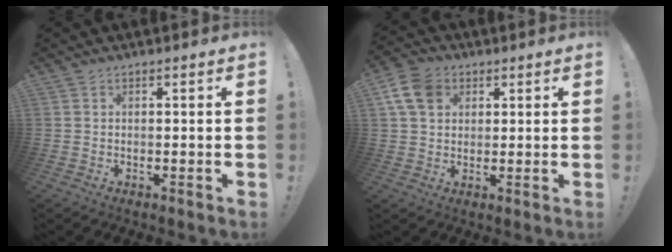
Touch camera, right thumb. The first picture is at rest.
{"total": 10.2, "force": [3.9, 7.7, 5.4], "torque": [-0.097, -0.003, 0.079]}